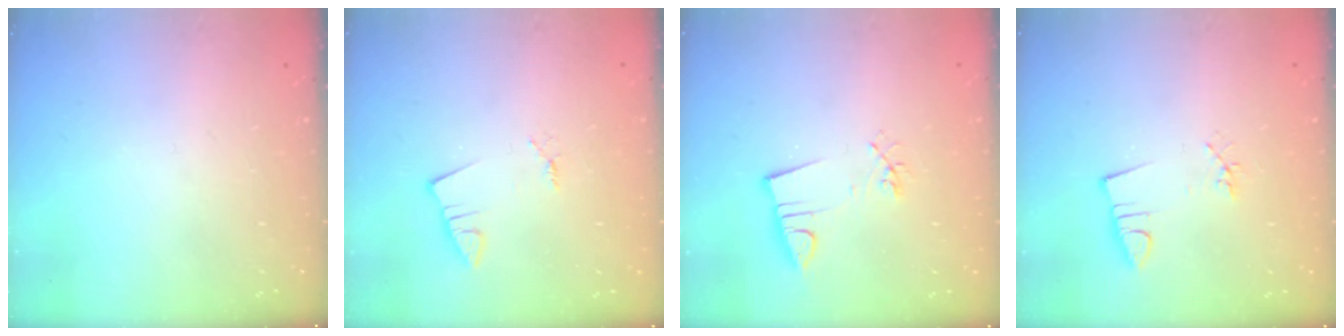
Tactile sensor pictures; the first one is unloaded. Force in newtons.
{"total": 1.4, "press": 1.4, "slide": 0.1}
{"total": 3.7, "press": 2.3, "slide": 2.9}
{"total": 2.6, "press": 0.9, "slide": 2.4}